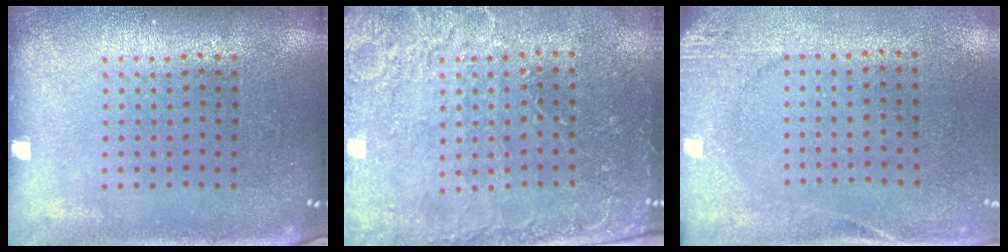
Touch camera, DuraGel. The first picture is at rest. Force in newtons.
{"total": 3.0, "press": 3.0, "slide": 0.5}
{"total": 2.7, "press": 2.0, "slide": 1.7}